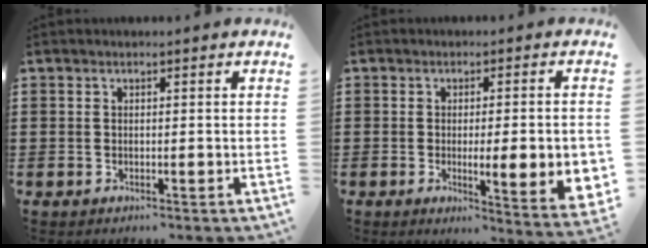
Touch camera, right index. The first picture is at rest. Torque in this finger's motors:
{"motor_torque": [2.14, 0.00, 0.34, 0.14]}